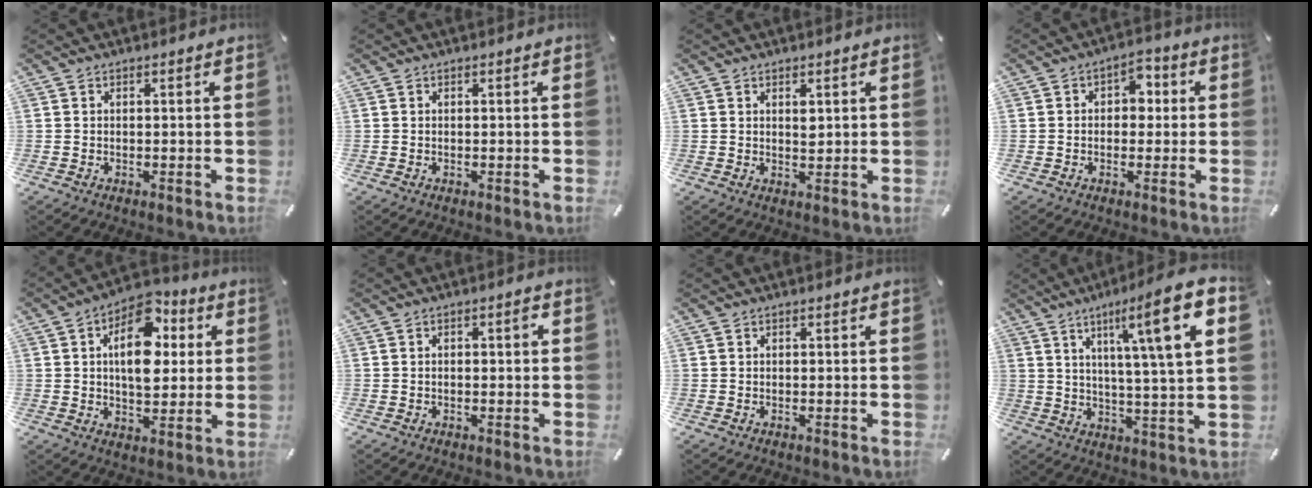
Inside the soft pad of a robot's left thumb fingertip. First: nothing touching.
{"total": 0.0}
{"total": 2.0, "force": [1.0, 1.1, 1.4], "torque": [-0.021, -0.002, 0.016]}
{"total": 4.8, "force": [-0.3, 3.6, 3.1], "torque": [-0.030, 0.004, -0.015]}
{"total": 14.3, "force": [3.5, 9.3, 10.3], "torque": [-0.154, -0.007, 0.059]}
{"total": 2.1, "force": [0.0, 0.8, 1.9], "torque": [-0.038, 0.009, -0.004]}
{"total": 0.0}
{"total": 15.7, "force": [6.6, 1.6, 14.1], "torque": [-0.220, -0.029, 0.088]}